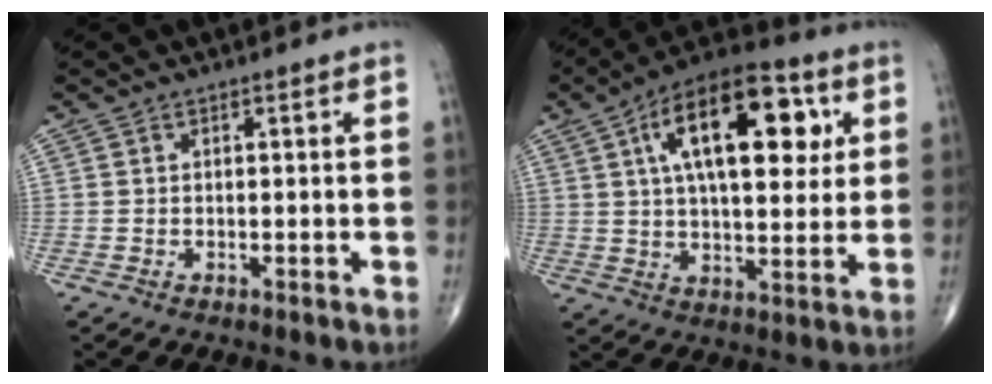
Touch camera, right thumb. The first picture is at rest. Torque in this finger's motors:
{"motor_torque": [0.78, 4.23, 1.88, 0.54, 0.55]}